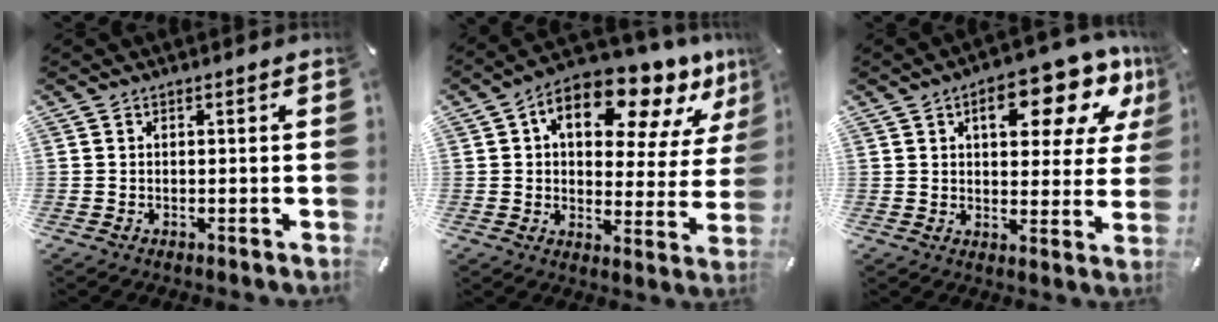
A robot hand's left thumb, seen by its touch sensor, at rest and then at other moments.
{"total": 16.6, "force": [10.0, 8.3, 10.3], "torque": [-0.144, -0.060, 0.165]}
{"total": 16.4, "force": [8.2, 7.9, 11.8], "torque": [-0.138, -0.042, 0.127]}